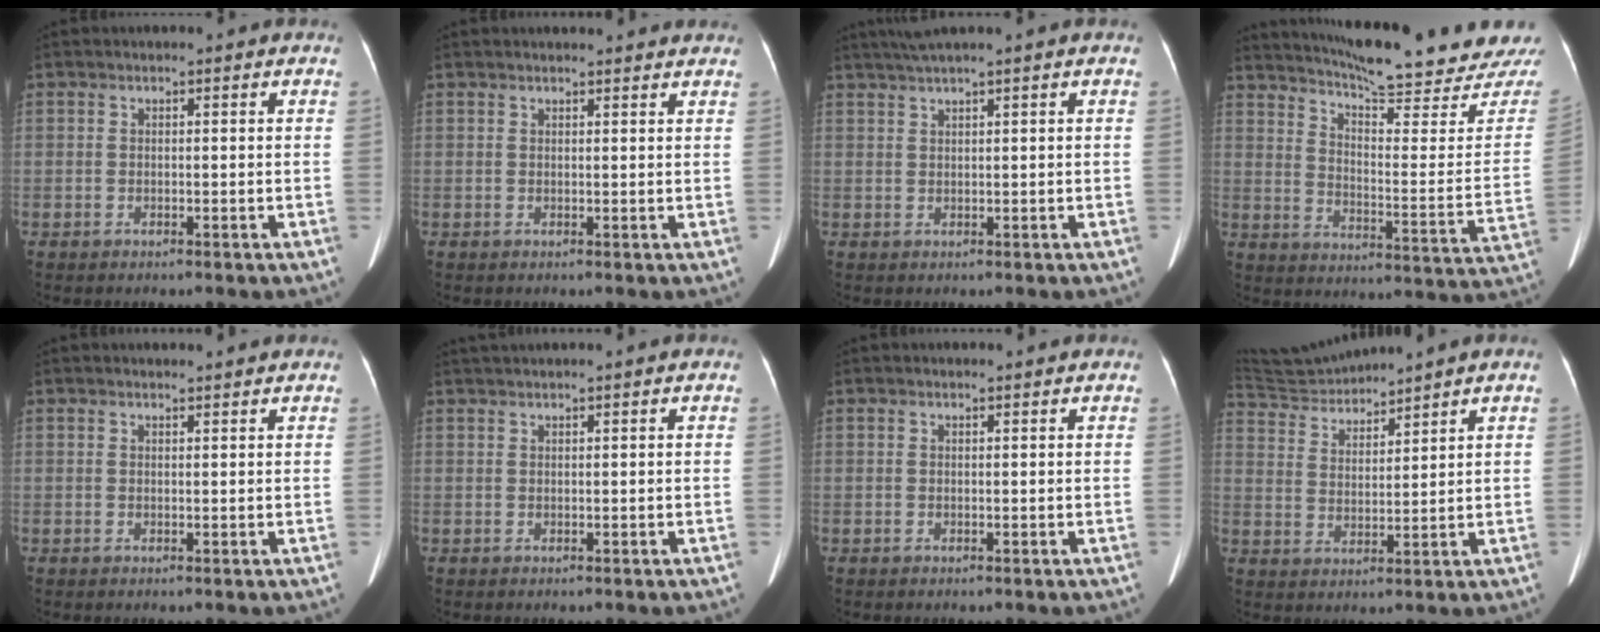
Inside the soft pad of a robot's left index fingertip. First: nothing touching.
{"total": 7.0, "force": [6.6, 1.0, 2.0], "torque": [-0.019, 0.025, 0.065]}
{"total": 2.7, "force": [2.1, -0.7, 1.6], "torque": [-0.040, 0.014, 0.051]}
{"total": 22.4, "force": [20.9, 0.6, 8.1], "torque": [-0.125, -0.086, 0.270]}
{"total": 3.1, "force": [3.0, 0.2, 0.6], "torque": [-0.011, 0.015, 0.035]}
{"total": 2.4, "force": [2.0, -0.6, 1.1], "torque": [-0.021, 0.020, 0.045]}
{"total": 1.4, "force": [1.4, 0.0, 0.3], "torque": [-0.010, 0.016, 0.019]}
{"total": 6.7, "force": [6.6, -1.0, 0.2], "torque": [-0.021, 0.014, 0.143]}